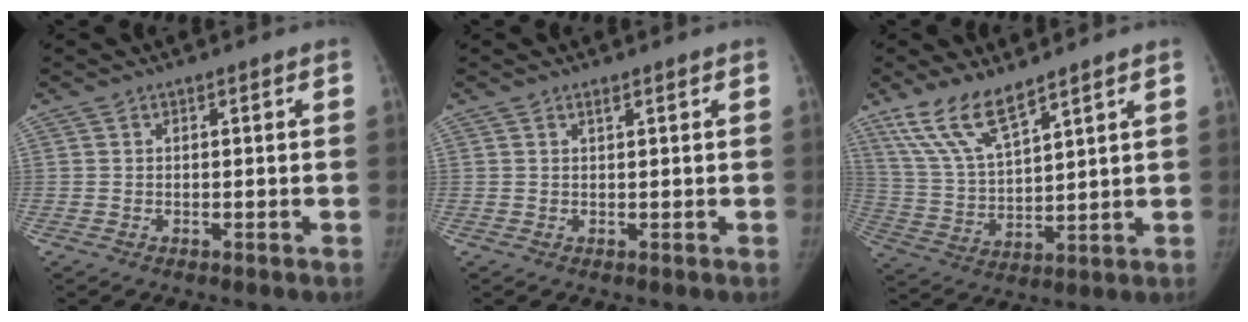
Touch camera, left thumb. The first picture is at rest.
{"total": 0.7, "force": [0.5, 0.1, 0.4], "torque": [-0.007, -0.002, 0.008]}
{"total": 10.9, "force": [8.1, 2.7, 6.7], "torque": [-0.132, -0.040, 0.176]}